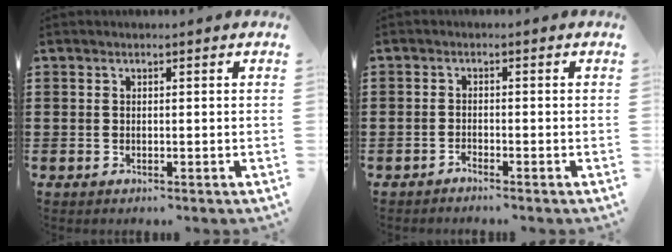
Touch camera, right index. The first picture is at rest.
{"total": 1.1, "force": [-1.1, -0.2, 0.1], "torque": [-0.006, 0.001, -0.021]}